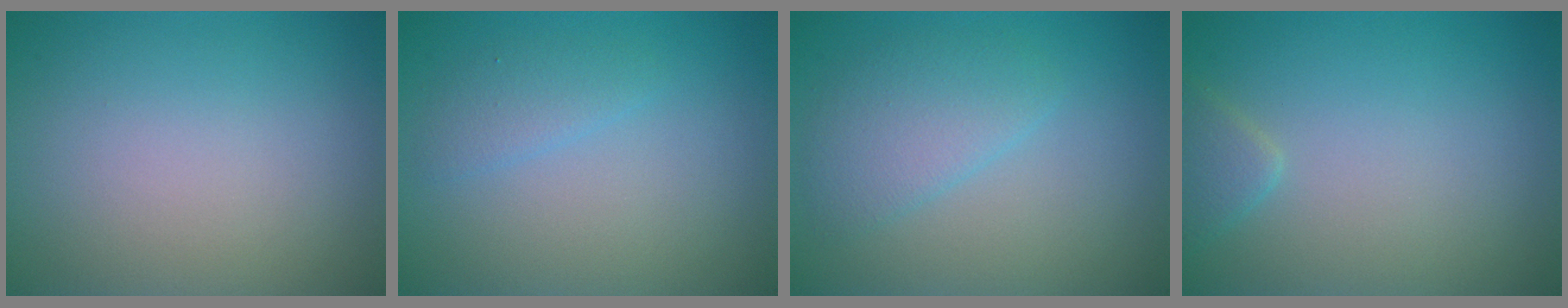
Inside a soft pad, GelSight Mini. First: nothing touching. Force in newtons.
{"total": 1.5, "press": 1.5, "slide": 0.1}
{"total": 3.1, "press": 3.1, "slide": 0.1}
{"total": 1.5, "press": 1.5, "slide": 0.2}